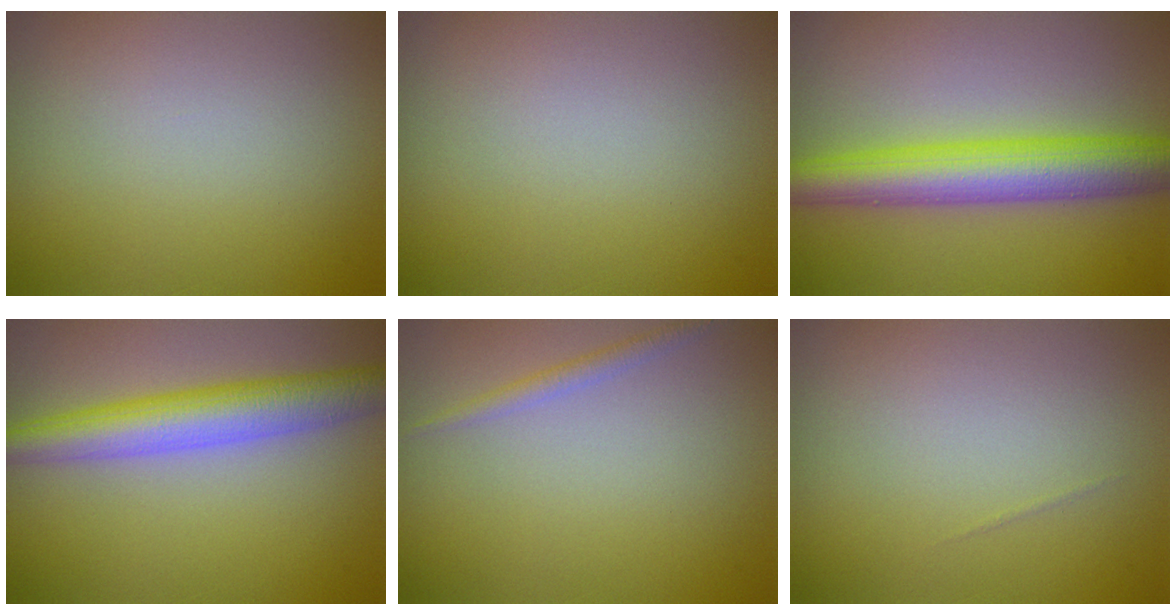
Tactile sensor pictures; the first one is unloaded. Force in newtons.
{"total": 0.0}
{"total": 6.5, "press": 6.5, "slide": 0.1}
{"total": 5.6, "press": 5.6, "slide": 0.1}
{"total": 1.2, "press": 1.1, "slide": 0.1}
{"total": 0.0}